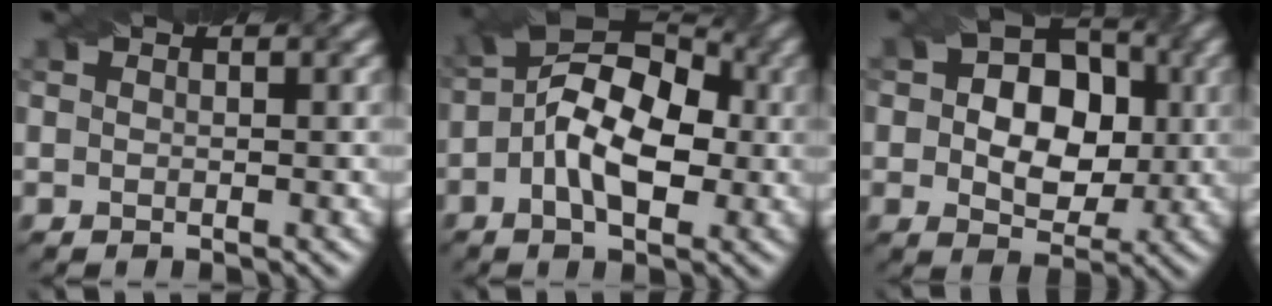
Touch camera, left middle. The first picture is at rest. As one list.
[{"total": 9.2, "force": [-0.6, 5.0, 7.7], "torque": [-0.122, 0.019, -0.018]}, {"total": 8.7, "force": [0.5, 6.4, 5.8], "torque": [-0.073, 0.005, 0.003]}]